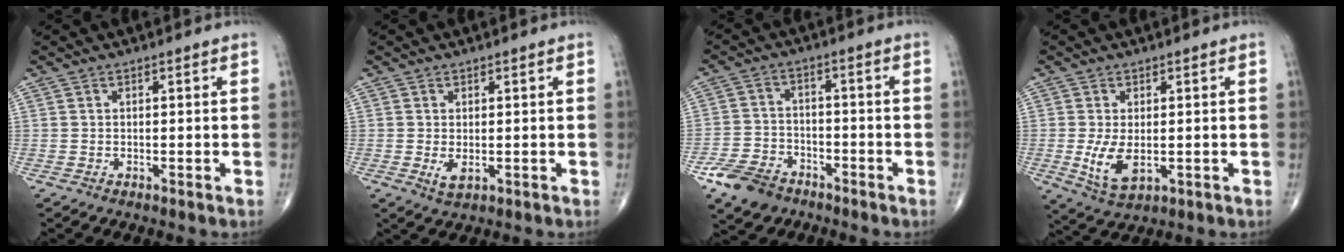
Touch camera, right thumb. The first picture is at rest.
{"total": 2.3, "force": [-0.3, 1.2, 1.9], "torque": [-0.033, -0.006, 0.002]}
{"total": 8.6, "force": [-5.7, 5.5, 3.3], "torque": [-0.055, 0.025, -0.107]}
{"total": 6.4, "force": [-0.7, 3.4, 5.4], "torque": [-0.105, -0.015, -0.004]}